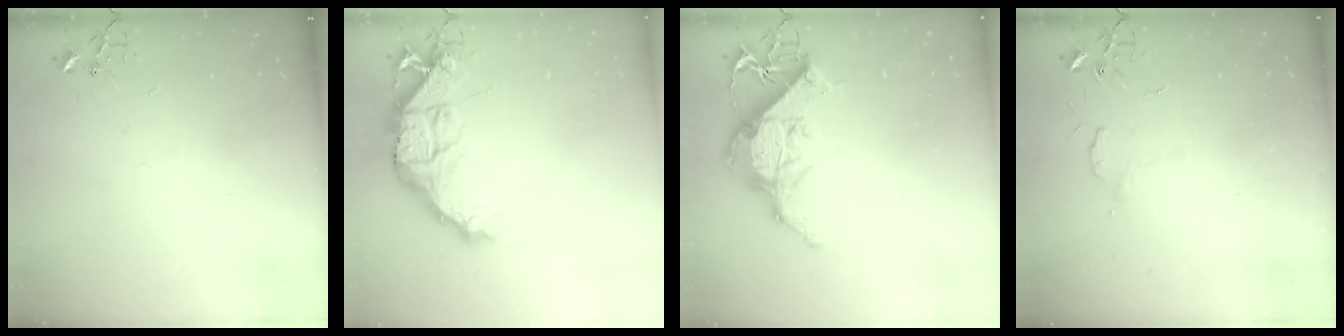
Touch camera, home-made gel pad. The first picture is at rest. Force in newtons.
{"total": 18.1, "press": 18.0, "slide": 2.0}
{"total": 15.3, "press": 15.1, "slide": 2.1}
{"total": 4.6, "press": 4.6, "slide": 0.7}